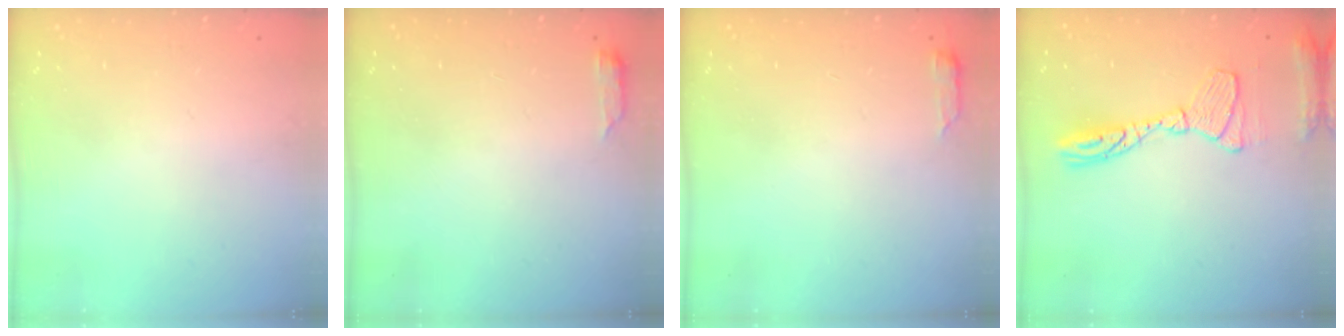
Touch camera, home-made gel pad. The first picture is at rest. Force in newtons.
{"total": 2.6, "press": 2.6, "slide": 0.5}
{"total": 2.9, "press": 2.8, "slide": 0.6}
{"total": 14.2, "press": 14.1, "slide": 1.2}